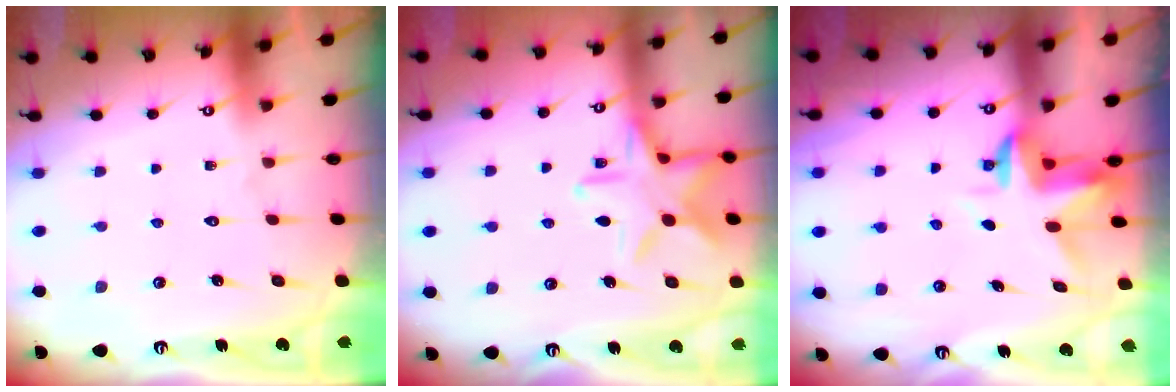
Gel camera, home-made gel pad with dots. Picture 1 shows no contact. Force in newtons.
{"total": 13.7, "press": 13.6, "slide": 1.0}
{"total": 3.3, "press": 3.2, "slide": 0.4}